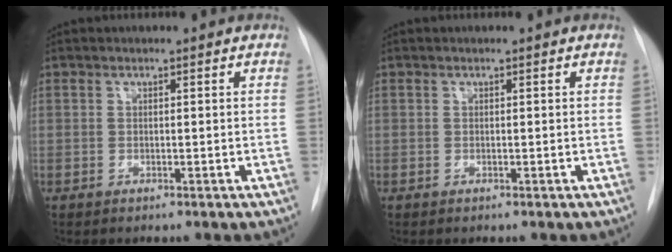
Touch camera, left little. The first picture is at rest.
{"total": 0.0}